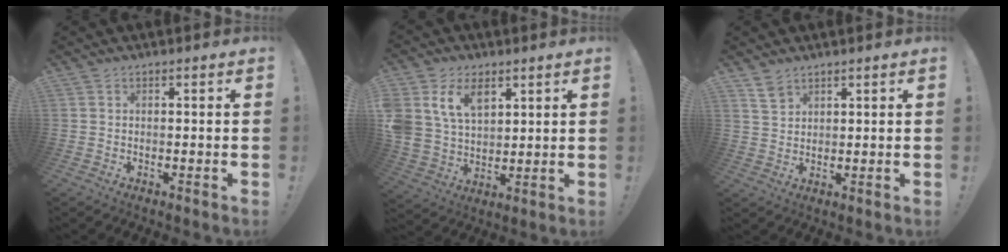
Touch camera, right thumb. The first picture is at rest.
{"total": 12.5, "force": [6.3, 8.6, 6.5], "torque": [-0.128, -0.023, 0.125]}
{"total": 4.2, "force": [3.2, 2.3, 1.5], "torque": [-0.019, -0.020, 0.060]}